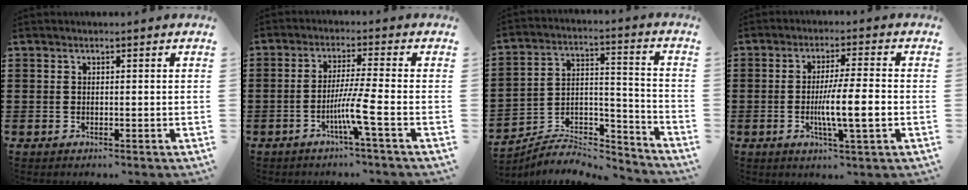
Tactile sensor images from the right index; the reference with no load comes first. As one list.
[{"total": 6.0, "force": [-2.7, -0.8, 5.3], "torque": [-0.102, -0.015, -0.053]}, {"total": 6.1, "force": [-5.8, 1.7, 1.3], "torque": [-0.015, 0.007, -0.111]}, {"total": 7.3, "force": [-1.5, 0.6, 7.1], "torque": [-0.127, -0.008, -0.029]}]